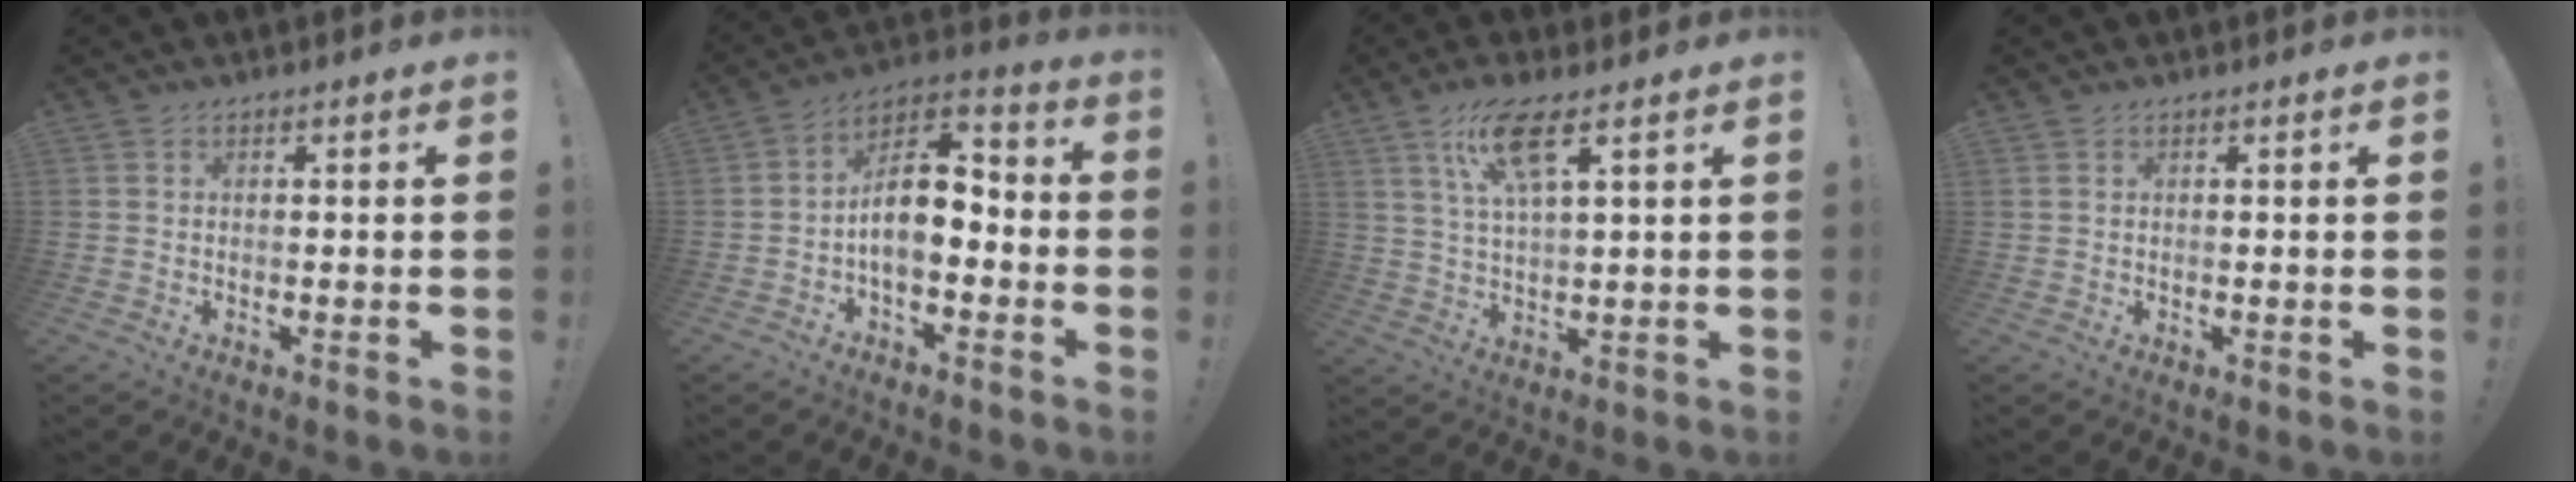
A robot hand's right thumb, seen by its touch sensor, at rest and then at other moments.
{"total": 11.0, "force": [-2.1, 6.1, 8.9], "torque": [-0.151, 0.010, -0.036]}
{"total": 10.0, "force": [5.5, 2.2, 8.1], "torque": [-0.155, -0.009, 0.099]}
{"total": 0.0}